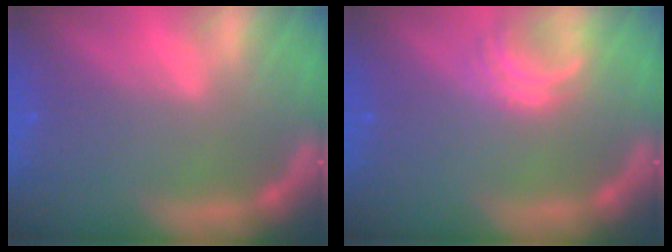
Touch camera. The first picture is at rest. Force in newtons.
{"total": 2.5}